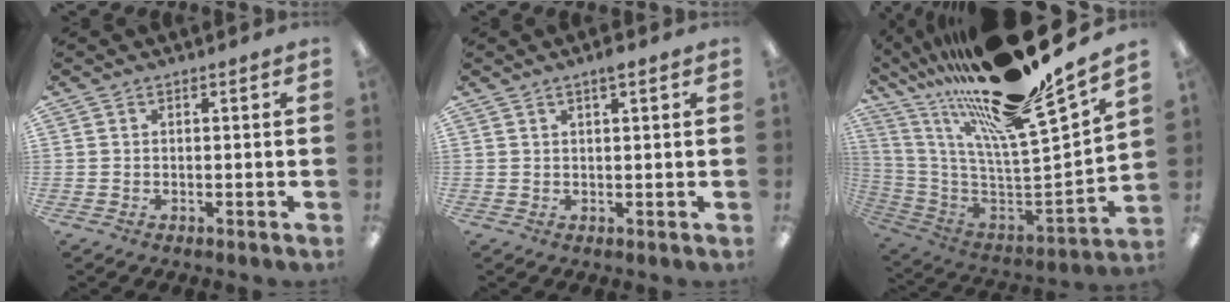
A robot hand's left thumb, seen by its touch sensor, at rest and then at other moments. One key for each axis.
{"total": 2.3, "fx": 1.7, "fy": 0.2, "fz": 1.6, "tx": -0.034, "ty": 0.002, "tz": 0.028}
{"total": 22.8, "fx": 16.1, "fy": 3.1, "fz": 15.9, "tx": -0.209, "ty": -0.148, "tz": 0.260}